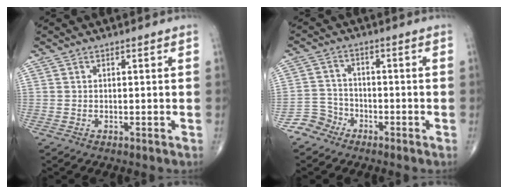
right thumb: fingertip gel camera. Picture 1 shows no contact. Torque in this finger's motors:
{"motor_torque": [0.55, -0.41, -0.16, -0.50, -0.03]}